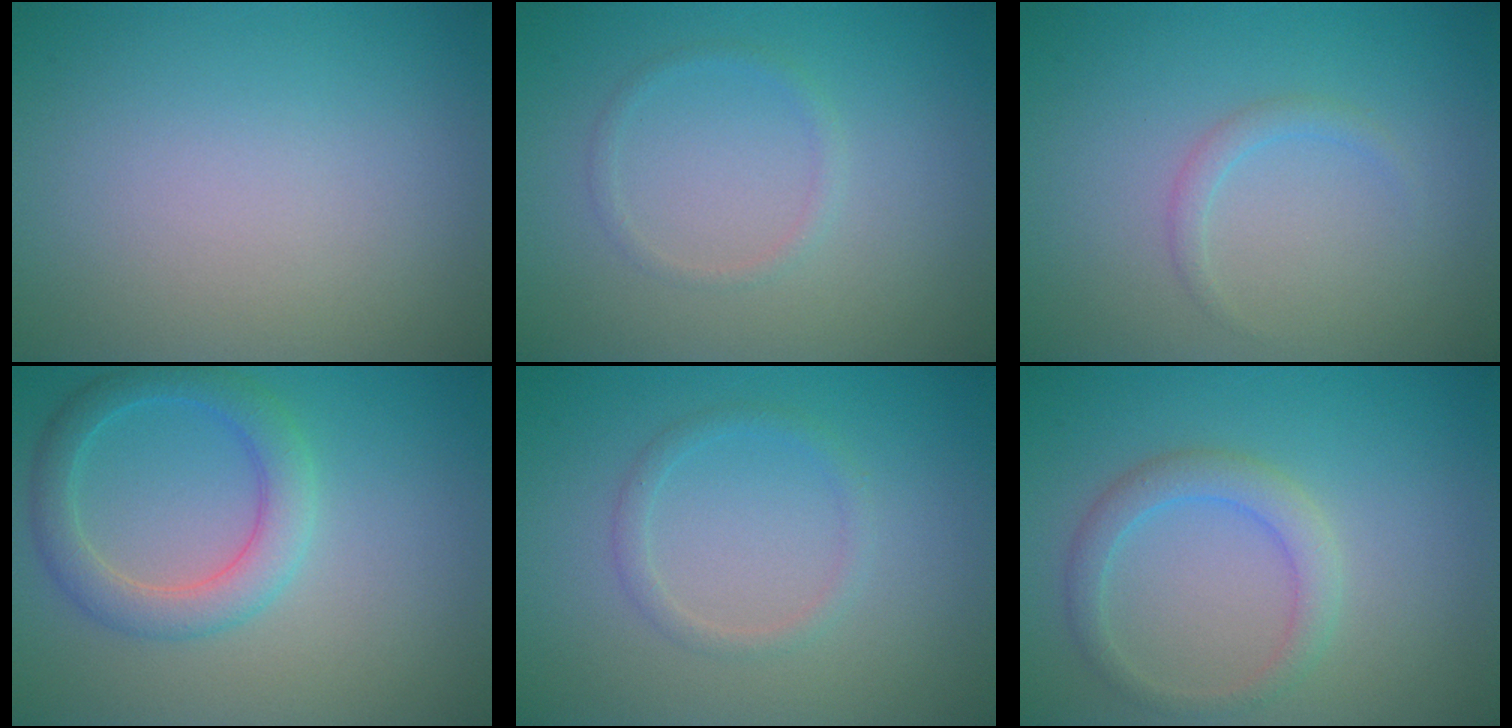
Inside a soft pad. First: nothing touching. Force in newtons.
{"total": 1.0, "press": 0.9, "slide": 0.0}
{"total": 1.1, "press": 1.1, "slide": 0.1}
{"total": 3.7, "press": 3.6, "slide": 0.3}
{"total": 1.3, "press": 1.3, "slide": 0.1}
{"total": 2.5, "press": 2.5, "slide": 0.1}